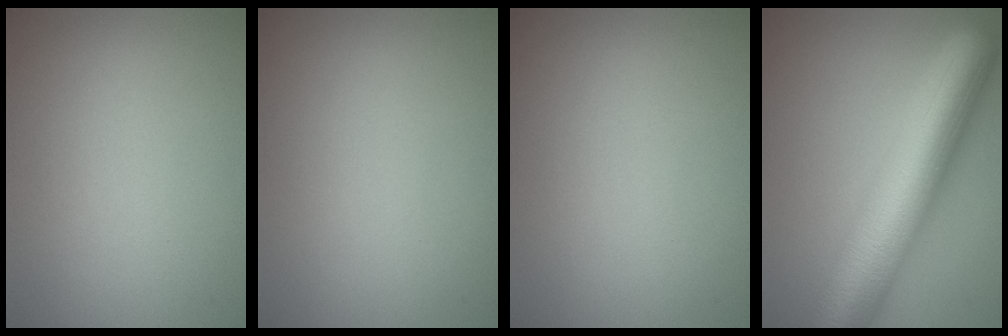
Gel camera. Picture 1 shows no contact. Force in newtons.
{"total": 0.0}
{"total": 0.0}
{"total": 11.6, "press": 11.6, "slide": 0.4}